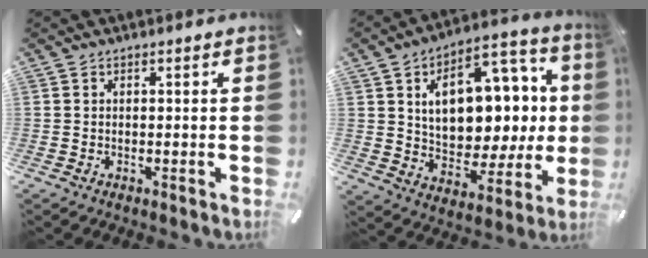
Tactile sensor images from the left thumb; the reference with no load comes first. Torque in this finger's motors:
{"motor_torque": [2.50, 2.50, 0.48, -0.04, 0.42]}